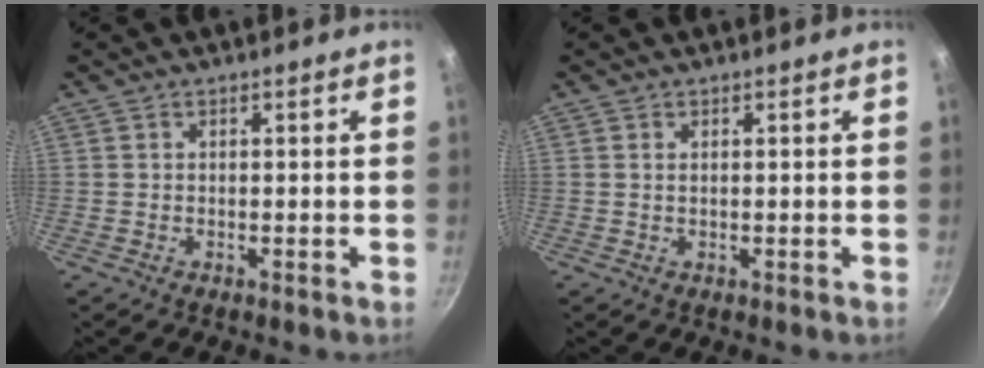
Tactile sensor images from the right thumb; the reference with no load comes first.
{"total": 0.6, "force": [0.2, 0.3, 0.5], "torque": [-0.009, 0.001, 0.004]}